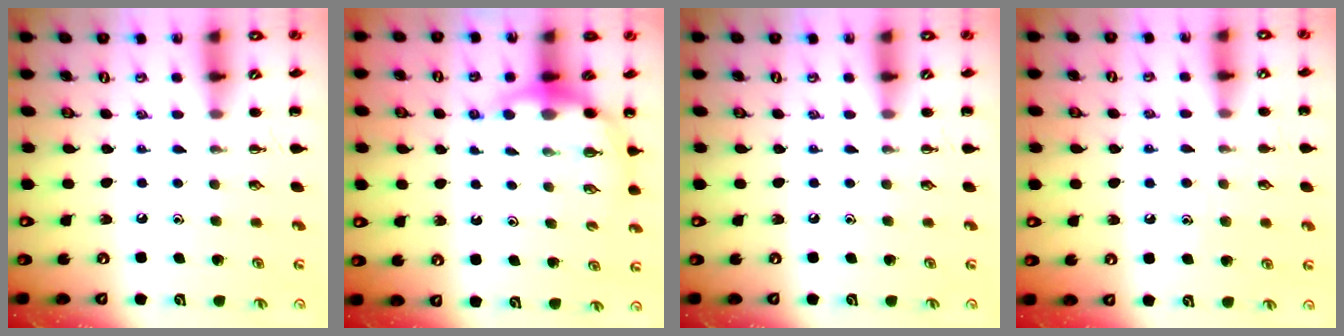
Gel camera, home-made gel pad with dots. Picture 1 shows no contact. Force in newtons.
{"total": 6.5, "press": 6.4, "slide": 1.0}
{"total": 0.0}
{"total": 8.3, "press": 8.2, "slide": 1.4}